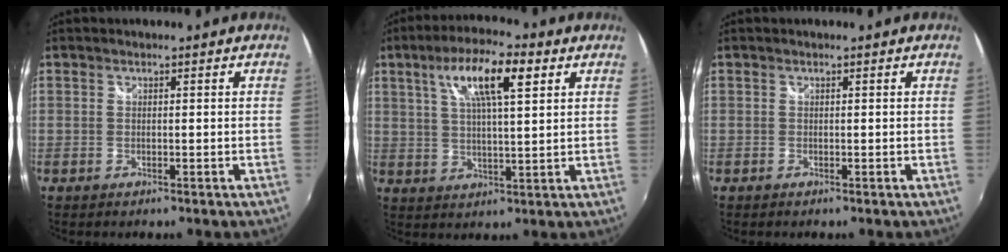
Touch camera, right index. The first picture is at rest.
{"total": 11.4, "force": [5.0, 2.8, 9.8], "torque": [-0.174, 0.018, 0.086]}
{"total": 0.0}